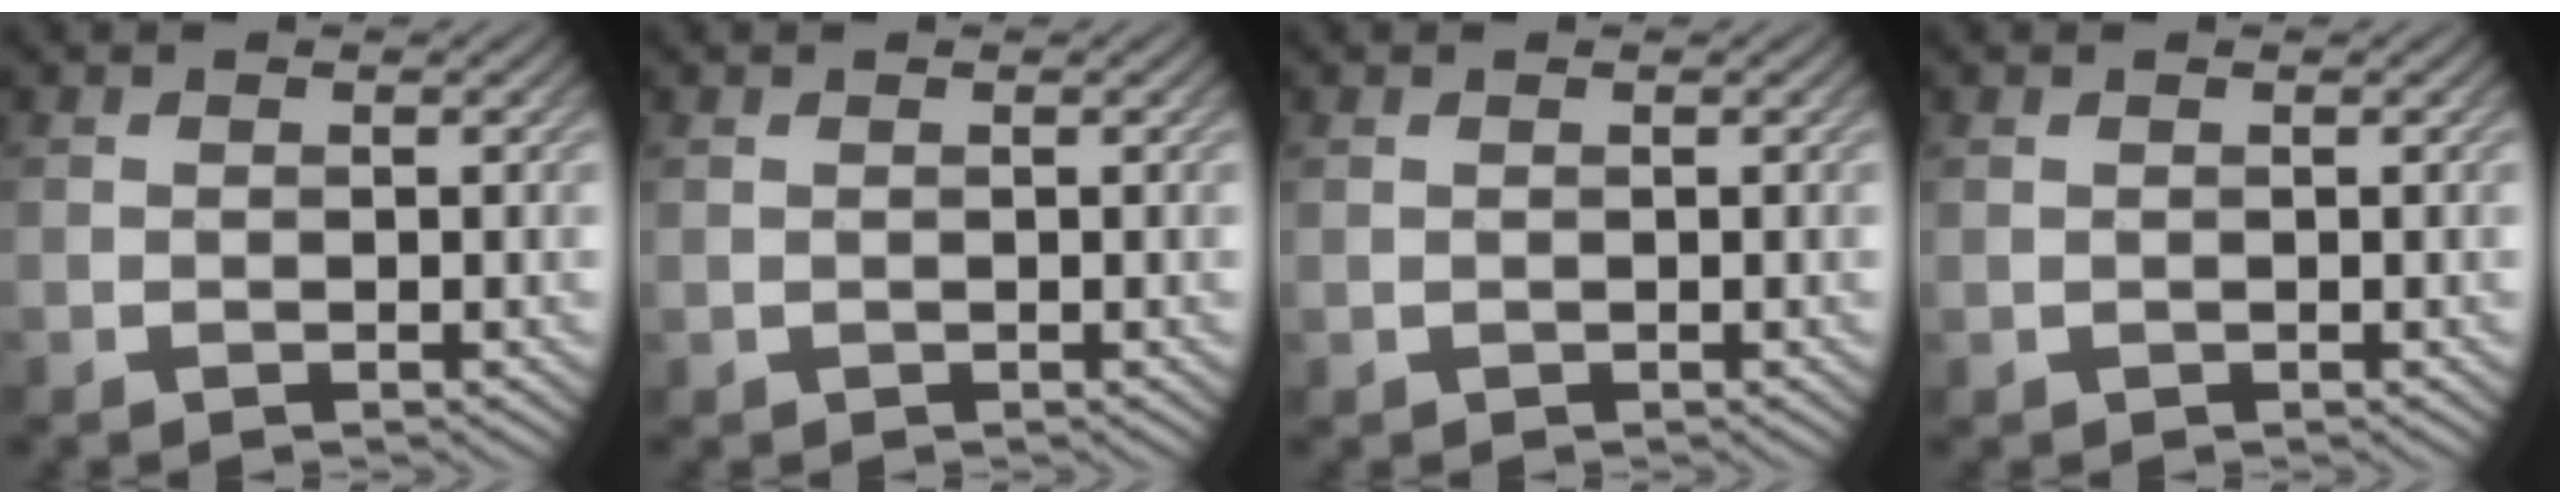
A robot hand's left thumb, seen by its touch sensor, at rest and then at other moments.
{"total": 0.0}
{"total": 0.0}
{"total": 0.0}